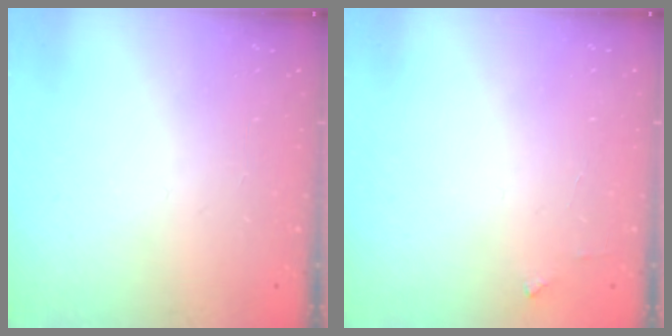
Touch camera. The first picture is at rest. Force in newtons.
{"total": 2.6, "press": 2.6, "slide": 0.2}